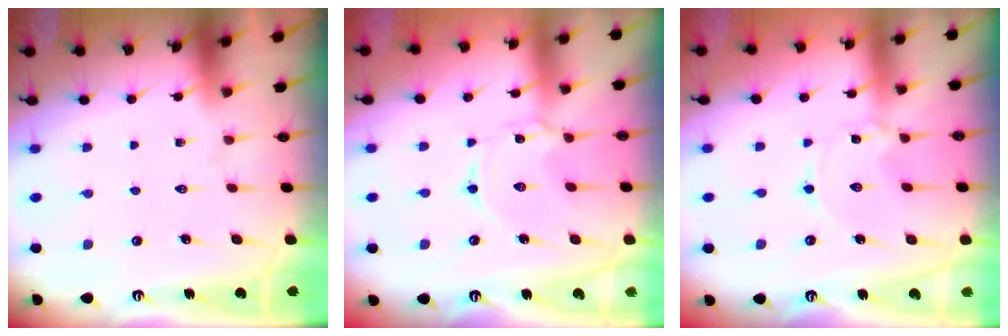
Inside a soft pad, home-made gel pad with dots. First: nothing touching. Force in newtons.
{"total": 1.6, "press": 1.6, "slide": 0.3}
{"total": 0.9, "press": 0.9, "slide": 0.1}